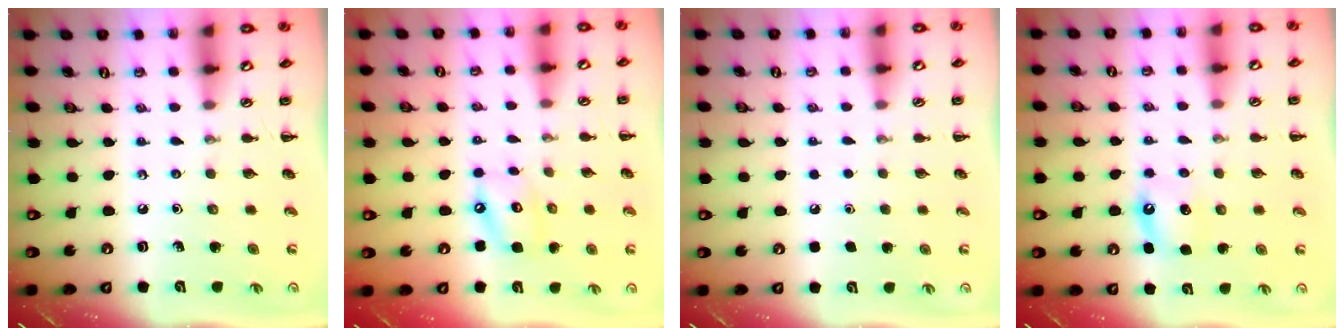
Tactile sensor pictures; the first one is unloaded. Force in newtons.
{"total": 8.7, "press": 8.6, "slide": 1.3}
{"total": 1.7, "press": 1.7, "slide": 0.1}
{"total": 4.9, "press": 4.6, "slide": 1.6}